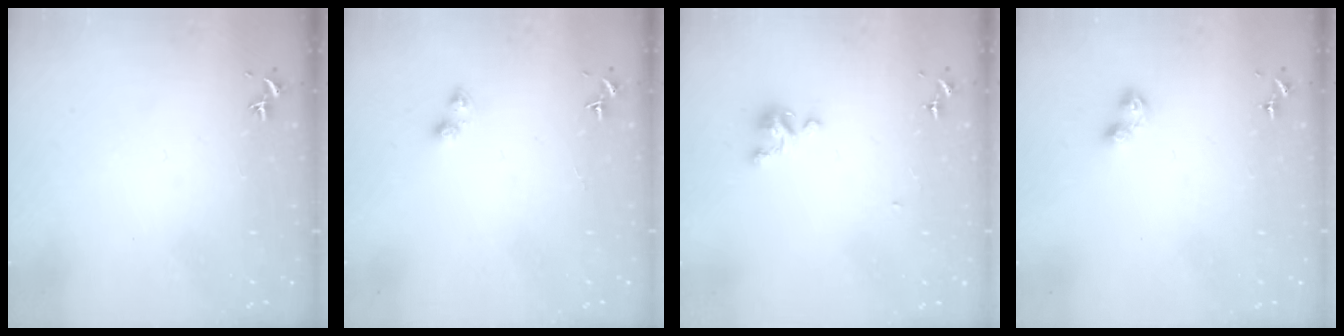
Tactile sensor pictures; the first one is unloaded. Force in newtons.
{"total": 2.9, "press": 2.9, "slide": 0.5}
{"total": 4.5, "press": 4.5, "slide": 0.3}
{"total": 5.3, "press": 5.3, "slide": 0.5}